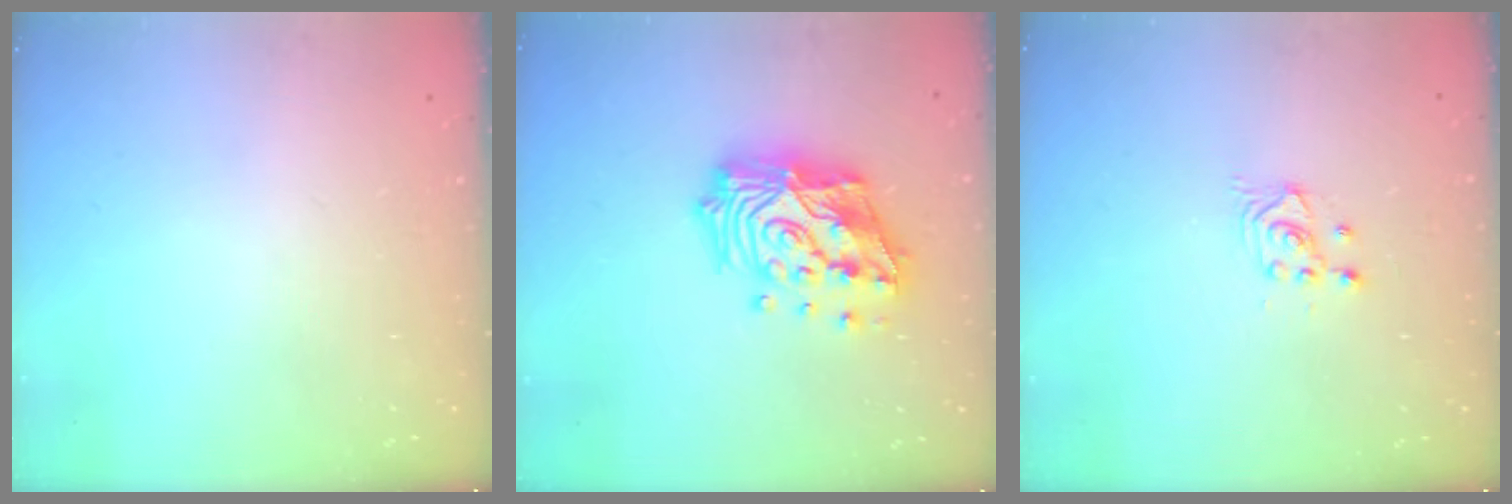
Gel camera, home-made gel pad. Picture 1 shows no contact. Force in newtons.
{"total": 25.6, "press": 25.5, "slide": 2.2}
{"total": 2.7, "press": 2.7, "slide": 0.2}